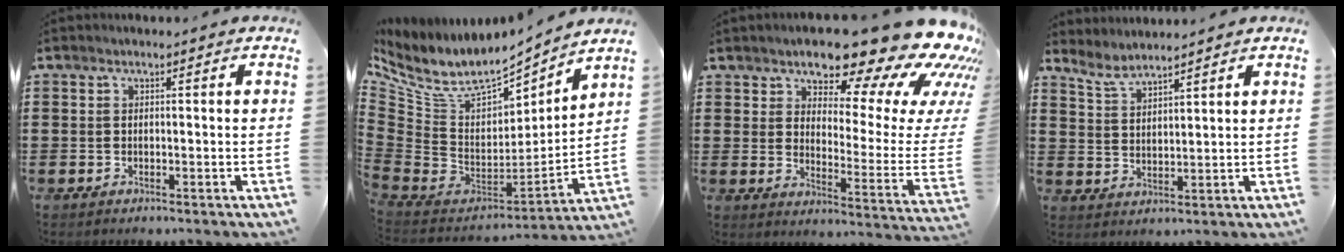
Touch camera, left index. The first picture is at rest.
{"total": 8.7, "force": [5.9, 3.8, 5.1], "torque": [-0.133, -0.048, 0.104]}
{"total": 16.1, "force": [13.0, 4.1, 8.4], "torque": [-0.141, -0.102, 0.214]}
{"total": 3.9, "force": [3.8, 0.4, 1.0], "torque": [-0.032, -0.013, 0.069]}